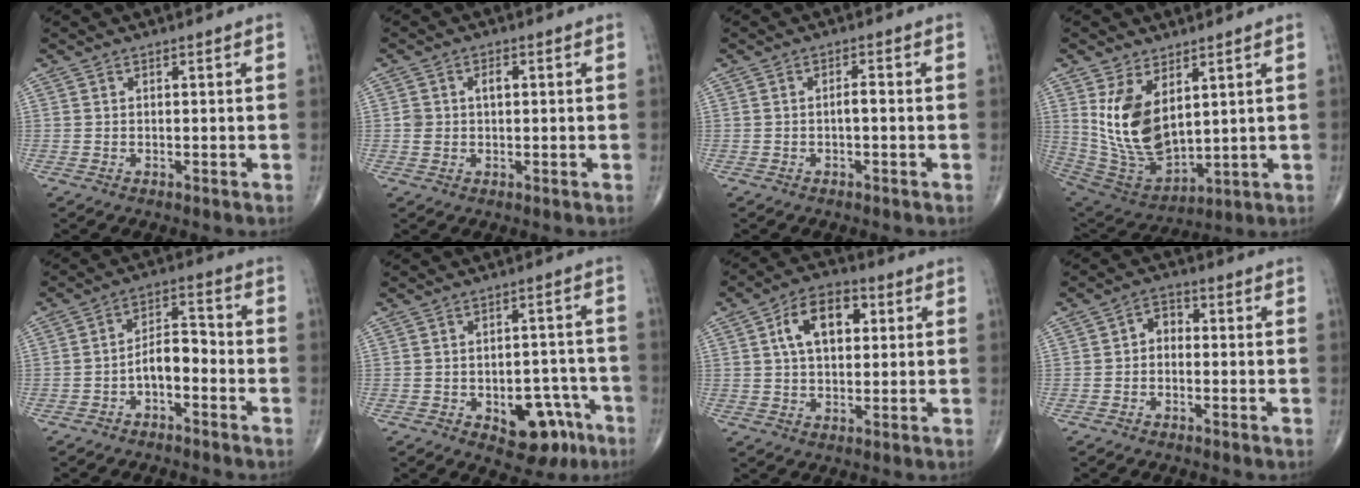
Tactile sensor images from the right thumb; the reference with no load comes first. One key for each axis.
{"total": 3.2, "fx": 0.5, "fy": 2.2, "fz": 2.3, "tx": -0.039, "ty": 0.007, "tz": 0.011}
{"total": 1.6, "fx": -0.4, "fy": 0.5, "fz": 1.5, "tx": -0.023, "ty": 0.006, "tz": -0.009}
{"total": 14.9, "fx": 4.4, "fy": 8.4, "fz": 11.6, "tx": -0.204, "ty": -0.026, "tz": 0.112}
{"total": 6.4, "fx": -2.5, "fy": 3.4, "fz": 4.8, "tx": -0.069, "ty": 0.040, "tz": -0.051}
{"total": 10.6, "fx": -5.0, "fy": 6.2, "fz": 7.0, "tx": -0.053, "ty": 0.043, "tz": -0.057}
{"total": 11.0, "fx": 2.9, "fy": 6.5, "fz": 8.3, "tx": -0.124, "ty": 0.012, "tz": 0.042}
{"total": 3.5, "fx": -0.4, "fy": 2.6, "fz": 2.2, "tx": -0.020, "ty": 0.017, "tz": -0.022}